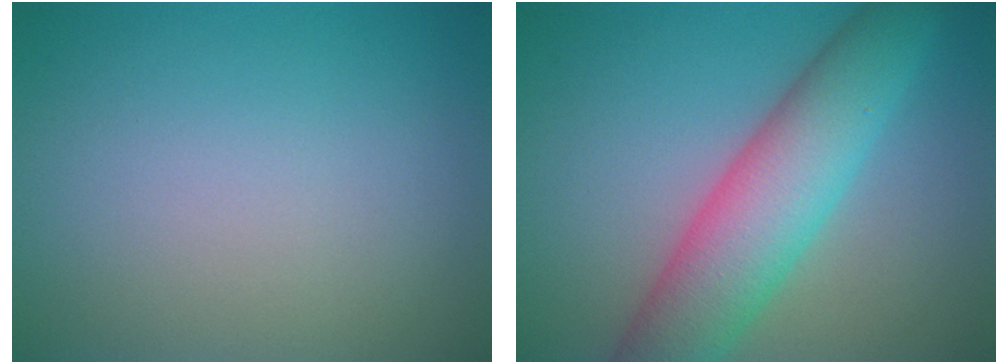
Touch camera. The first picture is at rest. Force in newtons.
{"total": 7.8, "press": 7.8, "slide": 0.1}